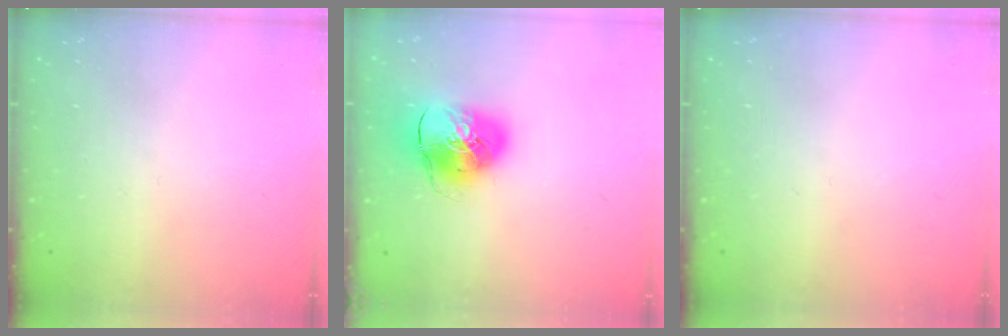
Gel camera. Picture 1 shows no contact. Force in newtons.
{"total": 11.2, "press": 11.0, "slide": 1.9}
{"total": 0.0}